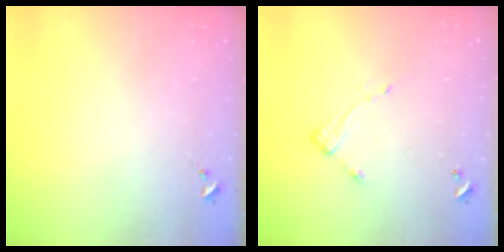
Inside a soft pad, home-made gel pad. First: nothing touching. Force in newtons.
{"total": 6.6, "press": 6.6, "slide": 0.5}